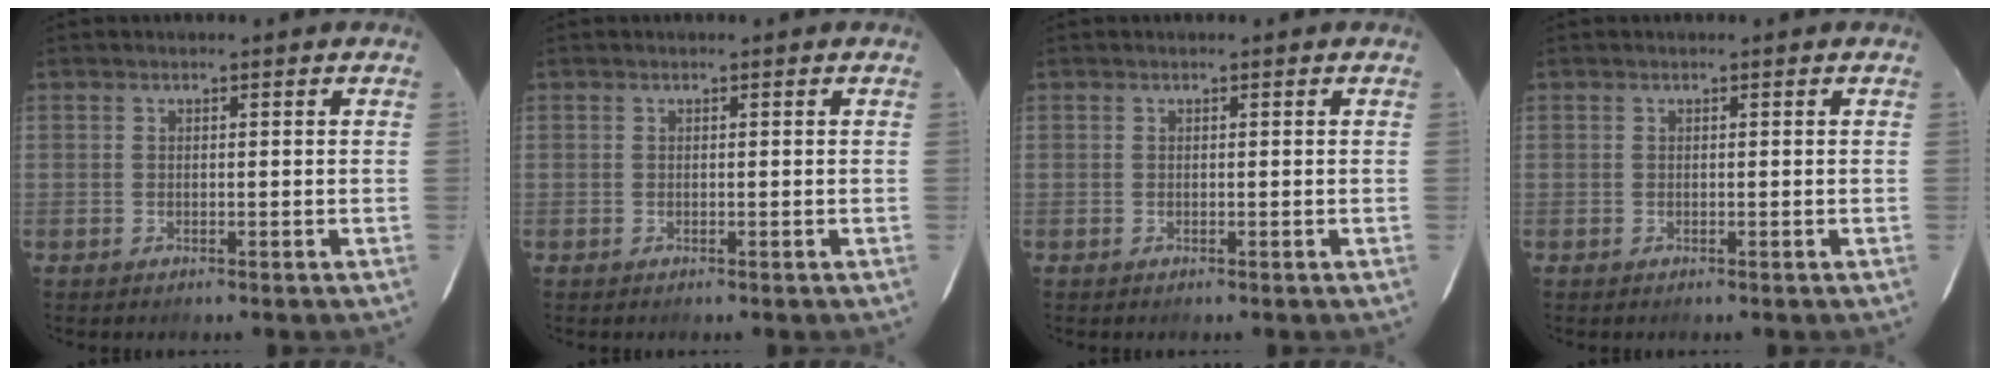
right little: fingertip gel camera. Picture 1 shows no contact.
{"total": 0.0}
{"total": 0.0}
{"total": 0.0}